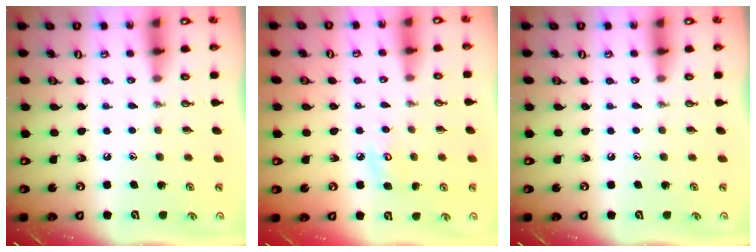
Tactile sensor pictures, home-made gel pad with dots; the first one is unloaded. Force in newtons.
{"total": 6.3, "press": 6.3, "slide": 0.4}
{"total": 0.0}